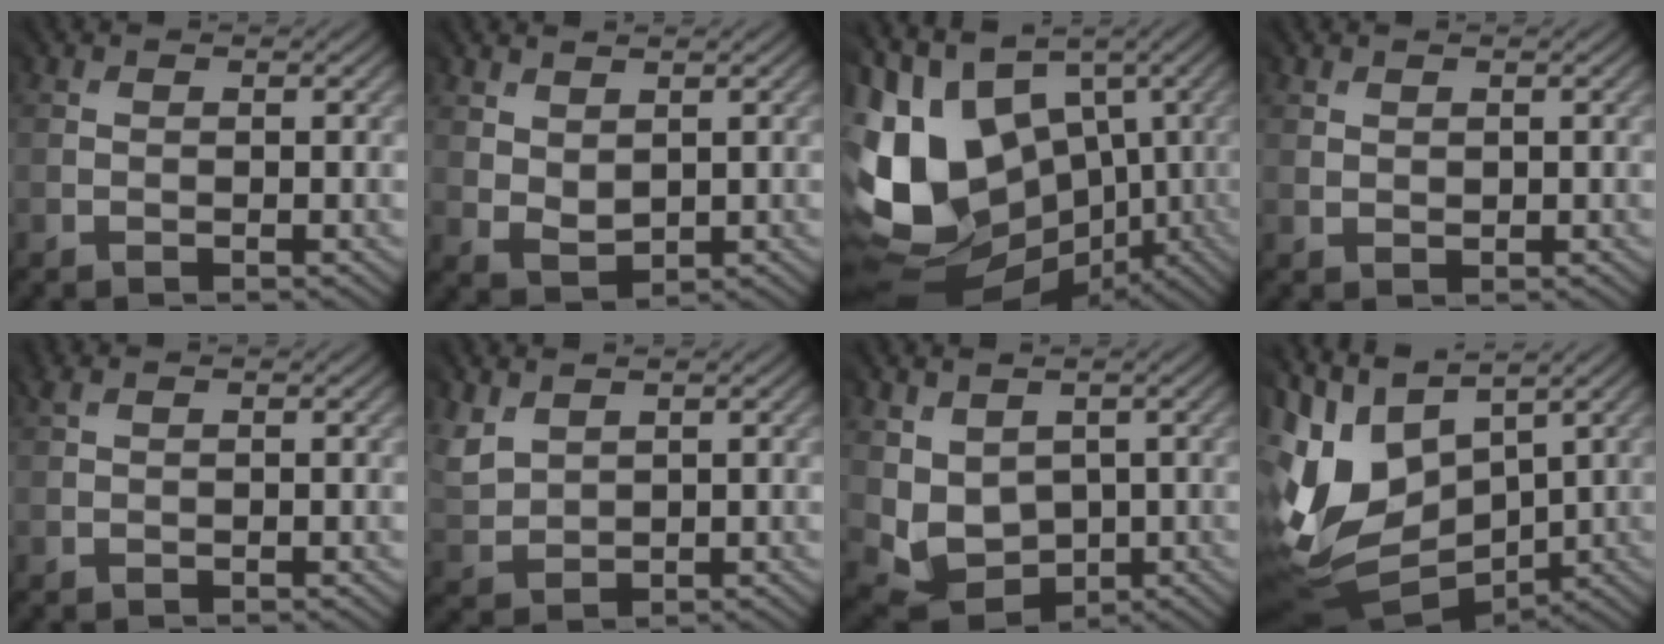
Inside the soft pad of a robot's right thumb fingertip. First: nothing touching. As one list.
[{"total": 2.3, "force": [1.8, 1.4, 0.4], "torque": [-0.030, -0.002, 0.037]}, {"total": 16.6, "force": [-1.3, 12.4, 10.9], "torque": [-0.251, -0.014, -0.009]}, {"total": 1.2, "force": [1.1, 0.4, -0.4], "torque": [0.000, 0.000, 0.023]}, {"total": 2.0, "force": [0.8, 0.8, 1.6], "torque": [-0.039, 0.006, 0.013]}, {"total": 3.8, "force": [3.1, 2.0, 0.7], "torque": [-0.052, 0.004, 0.068]}, {"total": 4.4, "force": [0.9, 4.0, 1.8], "torque": [-0.084, -0.016, 0.023]}, {"total": 11.2, "force": [1.6, 7.4, 8.2], "torque": [-0.238, -0.008, 0.039]}]